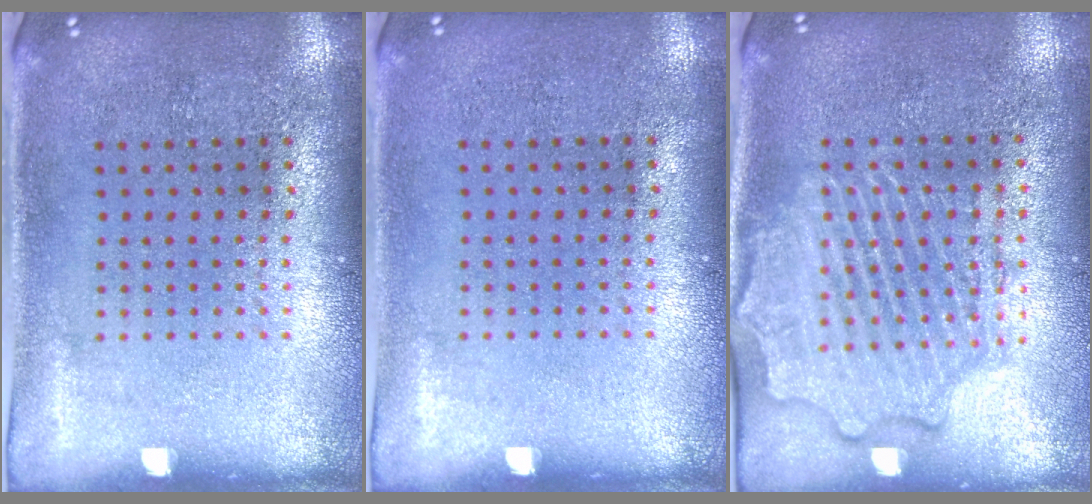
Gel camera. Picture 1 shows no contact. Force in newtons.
{"total": 0.0}
{"total": 2.2, "press": 2.2, "slide": 0.2}